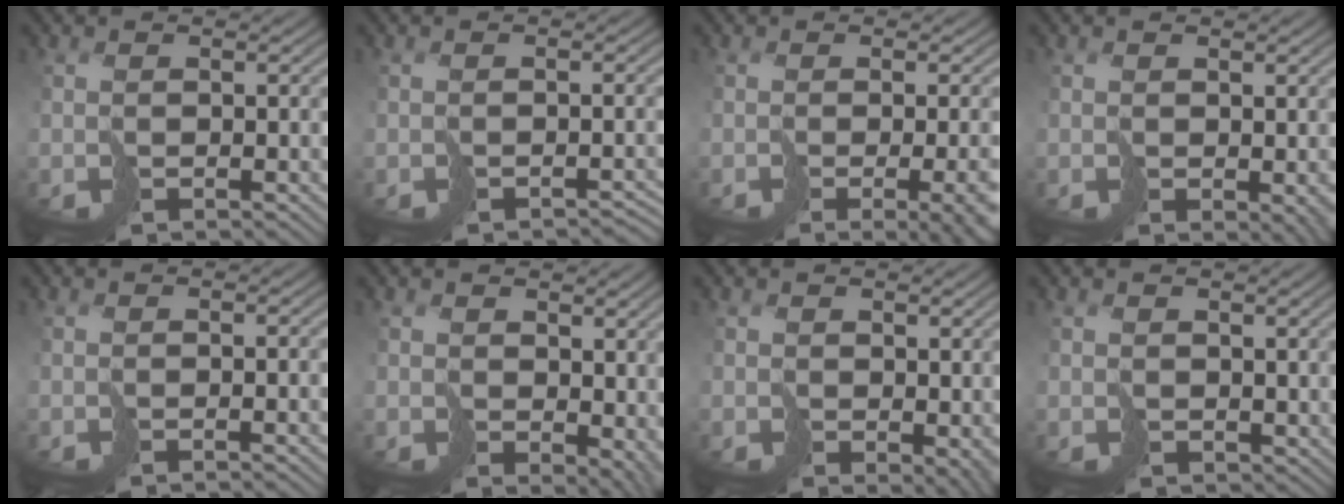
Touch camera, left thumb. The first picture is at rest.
{"total": 1.7, "force": [-1.4, 0.5, 0.8], "torque": [-0.009, -0.002, -0.018]}
{"total": 8.5, "force": [-2.8, 3.1, 7.4], "torque": [-0.072, -0.018, -0.021]}
{"total": 2.2, "force": [-0.1, 1.4, 1.8], "torque": [-0.025, -0.009, 0.000]}
{"total": 1.2, "force": [-0.3, 0.0, 1.1], "torque": [-0.017, 0.001, -0.008]}
{"total": 6.5, "force": [1.0, 4.5, 4.6], "torque": [-0.081, -0.024, 0.035]}
{"total": 3.4, "force": [0.1, 2.2, 2.5], "torque": [-0.039, -0.013, 0.007]}
{"total": 1.6, "force": [1.0, 1.1, 0.4], "torque": [-0.015, -0.002, 0.020]}